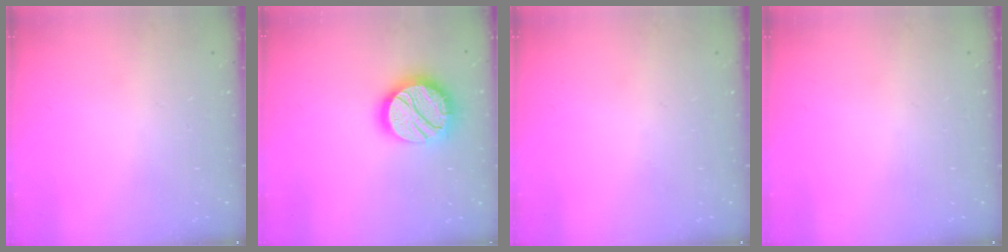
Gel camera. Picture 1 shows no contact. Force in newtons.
{"total": 18.0, "press": 18.0, "slide": 1.2}
{"total": 0.0}
{"total": 0.0}